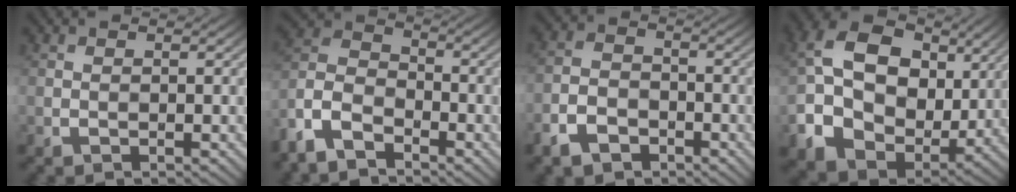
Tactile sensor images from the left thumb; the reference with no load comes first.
{"total": 8.9, "force": [-6.3, 4.4, 4.6], "torque": [-0.112, -0.010, -0.146]}
{"total": 5.2, "force": [-3.5, 3.1, 2.4], "torque": [-0.052, -0.003, -0.077]}
{"total": 14.0, "force": [1.3, 10.5, 9.2], "torque": [-0.197, -0.001, 0.022]}